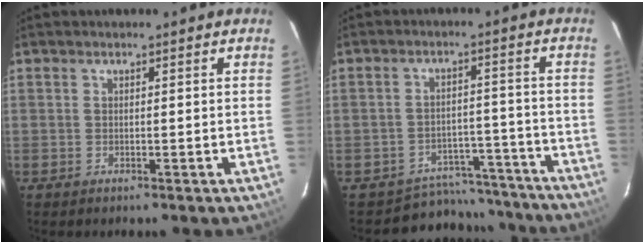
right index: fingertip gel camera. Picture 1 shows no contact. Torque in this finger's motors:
{"motor_torque": [0.07, -0.12, -0.03, -0.10]}